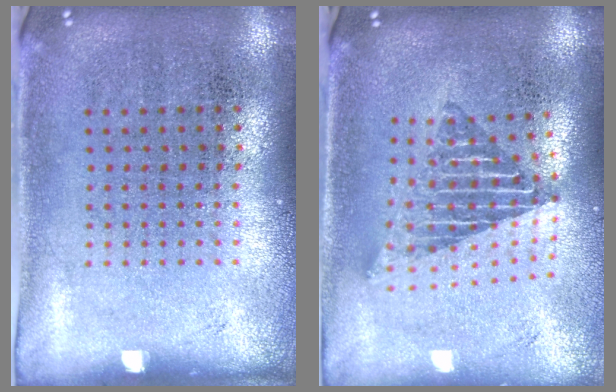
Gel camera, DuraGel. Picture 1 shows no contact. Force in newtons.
{"total": 1.9, "press": 1.5, "slide": 1.2}